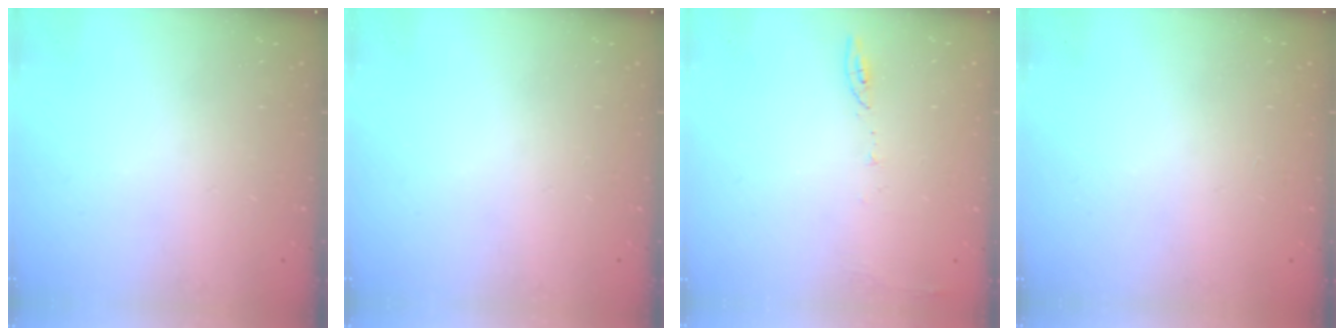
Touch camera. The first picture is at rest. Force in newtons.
{"total": 0.0}
{"total": 5.8, "press": 5.7, "slide": 0.9}
{"total": 0.0}